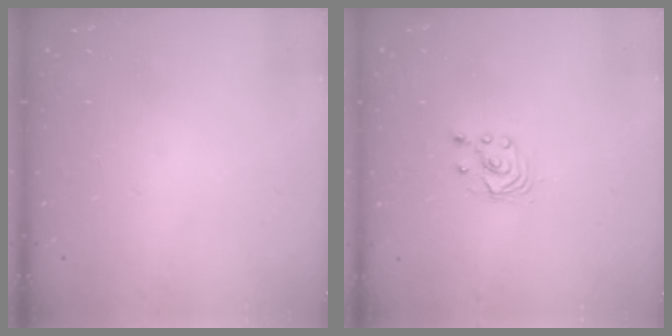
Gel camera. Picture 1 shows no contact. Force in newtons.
{"total": 2.7, "press": 2.7, "slide": 0.2}